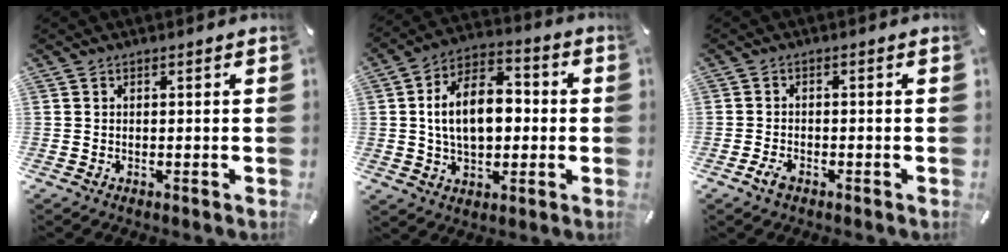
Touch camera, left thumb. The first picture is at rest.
{"total": 13.5, "force": [0.1, 9.0, 10.1], "torque": [-0.185, 0.010, 0.001]}
{"total": 2.5, "force": [-1.6, 1.3, 1.5], "torque": [-0.042, 0.001, -0.034]}